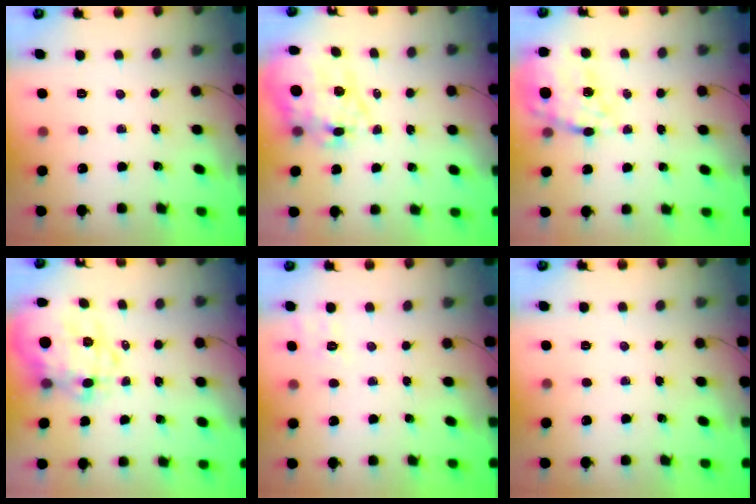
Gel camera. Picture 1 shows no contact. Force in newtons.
{"total": 15.1, "press": 14.7, "slide": 3.4}
{"total": 18.2, "press": 17.8, "slide": 3.7}
{"total": 11.3, "press": 10.7, "slide": 3.7}
{"total": 2.5, "press": 1.6, "slide": 1.9}
{"total": 0.0}